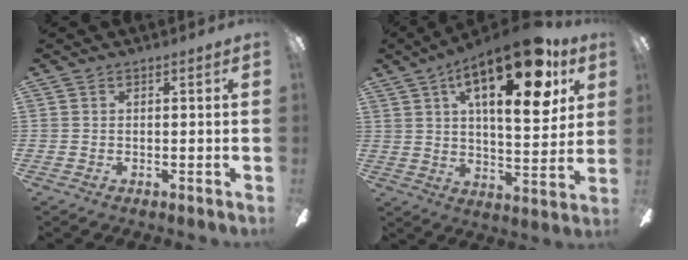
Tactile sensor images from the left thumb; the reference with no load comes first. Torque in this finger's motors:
{"motor_torque": [2.53, 2.49, 1.34, -1.43, 0.22]}